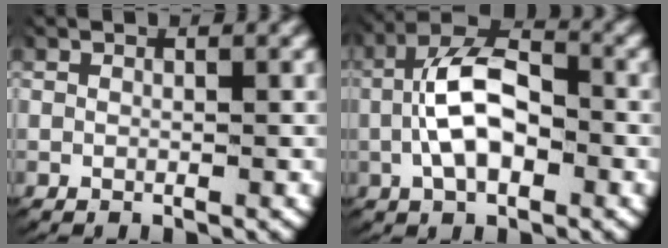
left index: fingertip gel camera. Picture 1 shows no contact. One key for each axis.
{"total": 6.5, "fx": -0.8, "fy": 3.8, "fz": 5.2, "tx": -0.099, "ty": -0.004, "tz": -0.014}